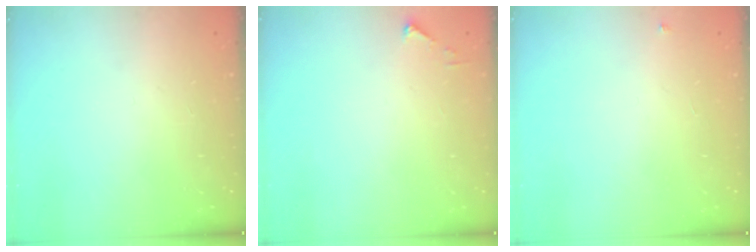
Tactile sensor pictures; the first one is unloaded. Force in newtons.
{"total": 2.7, "press": 2.7, "slide": 0.3}
{"total": 2.7, "press": 2.7, "slide": 0.4}